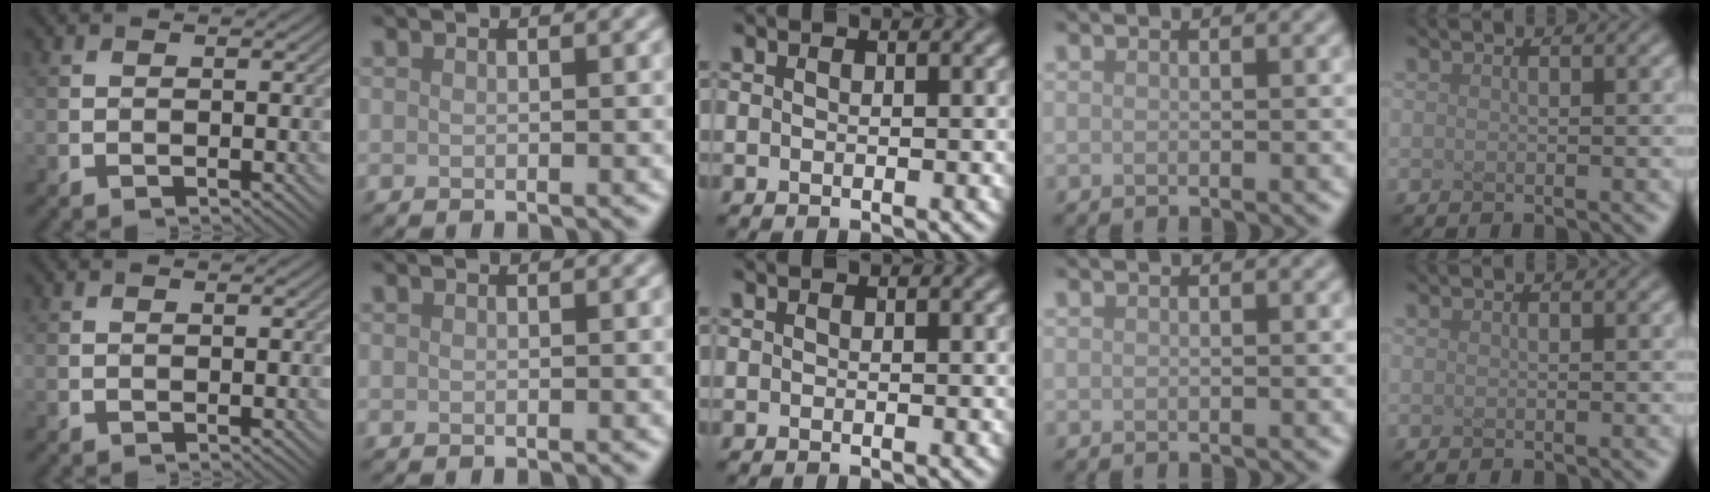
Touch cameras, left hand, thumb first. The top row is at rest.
{}